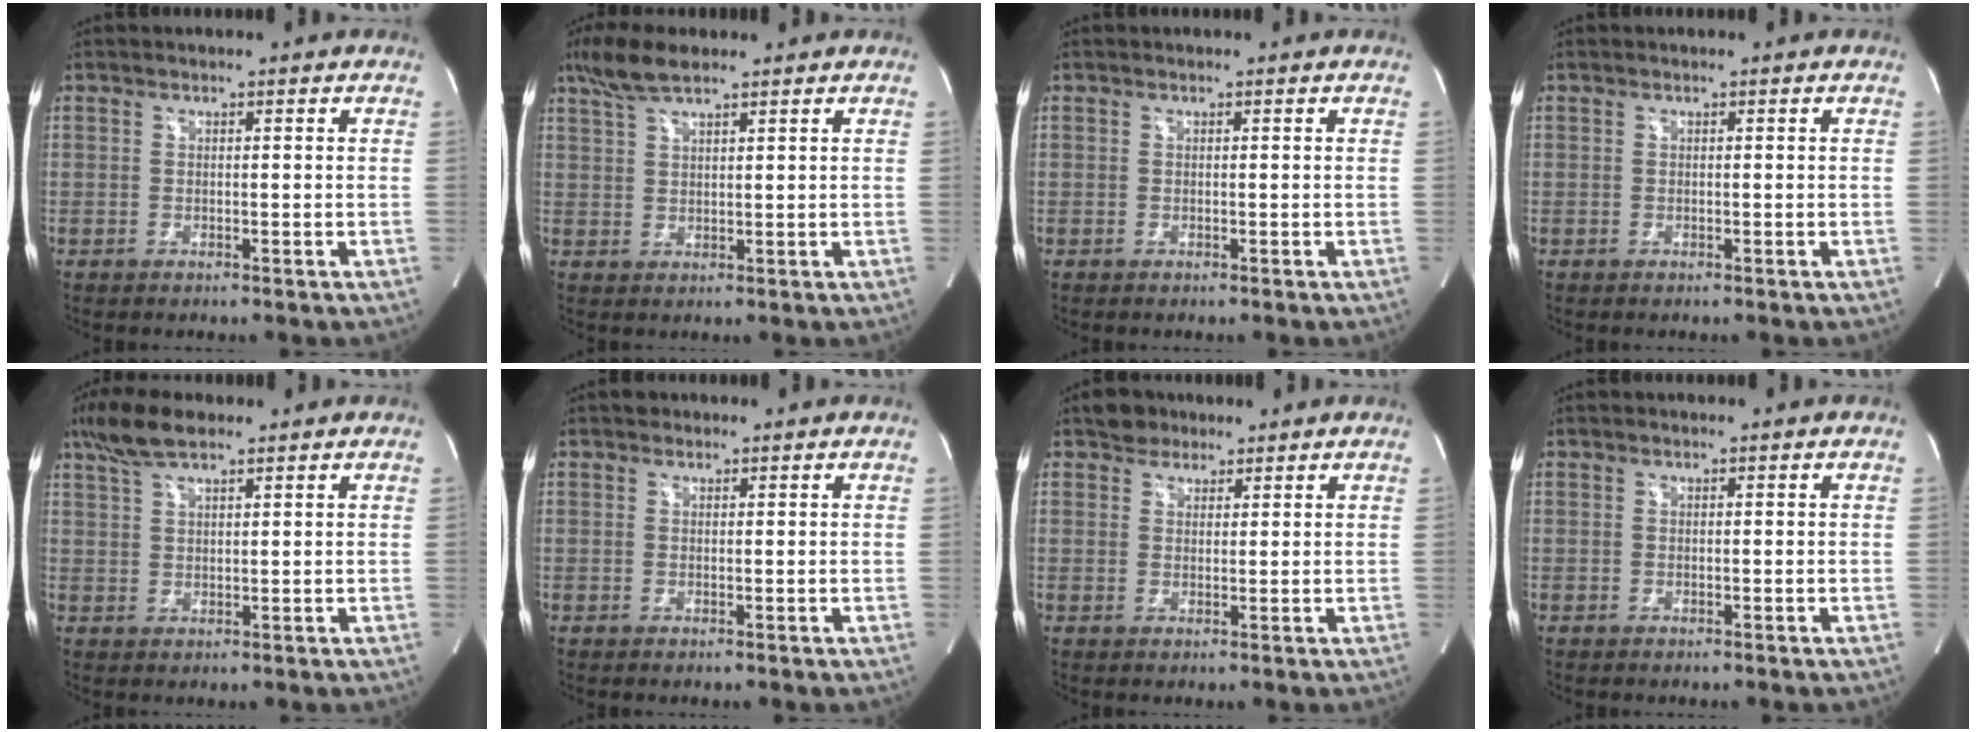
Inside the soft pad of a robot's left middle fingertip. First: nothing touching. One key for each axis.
{"total": 5.8, "fx": 4.4, "fy": 1.2, "fz": 3.6, "tx": -0.082, "ty": 0.019, "tz": 0.087}
{"total": 0.0}
{"total": 0.0}
{"total": 6.2, "fx": 4.6, "fy": 1.5, "fz": 3.9, "tx": -0.088, "ty": 0.021, "tz": 0.090}
{"total": 0.7, "fx": 0.5, "fy": 0.5, "fz": 0.0, "tx": -0.002, "ty": 0.004, "tz": 0.007}
{"total": 3.0, "fx": 2.2, "fy": 1.9, "fz": 0.4, "tx": -0.008, "ty": 0.014, "tz": 0.036}
{"total": 0.0}